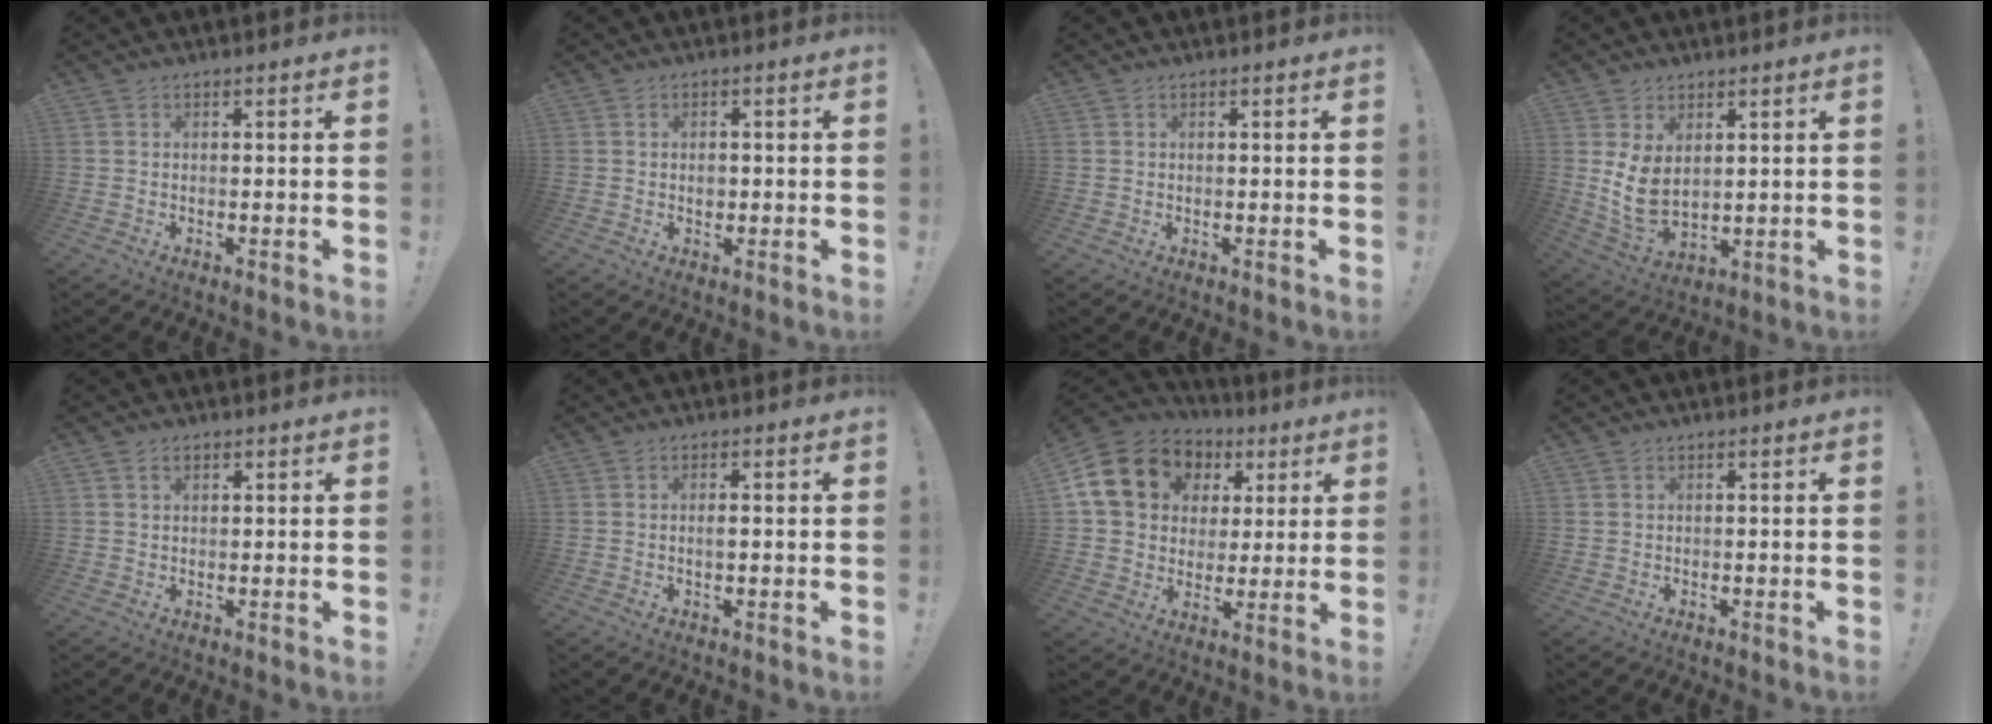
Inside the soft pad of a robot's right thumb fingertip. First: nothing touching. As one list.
[{"total": 2.1, "force": [-0.4, 1.8, 1.1], "torque": [-0.006, -0.003, -0.010]}, {"total": 0.6, "force": [0.2, 0.5, -0.2], "torque": [0.011, -0.003, 0.003]}, {"total": 8.6, "force": [2.5, 5.2, 6.3], "torque": [-0.114, -0.029, 0.049]}, {"total": 1.8, "force": [0.9, 1.2, 0.9], "torque": [-0.017, 0.003, 0.017]}, {"total": 1.6, "force": [-0.3, 0.5, 1.5], "torque": [-0.022, -0.001, -0.008]}, {"total": 18.4, "force": [6.3, 14.7, 9.0], "torque": [-0.152, -0.013, 0.137]}, {"total": 0.6, "force": [0.0, 0.6, -0.1], "torque": [-0.003, 0.003, 0.001]}]